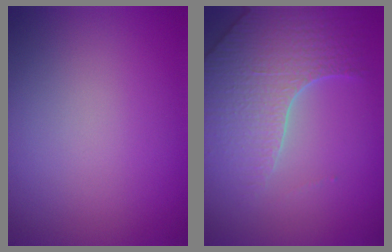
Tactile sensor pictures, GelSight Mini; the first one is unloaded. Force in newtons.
{"total": 4.7, "press": 4.4, "slide": 1.5}